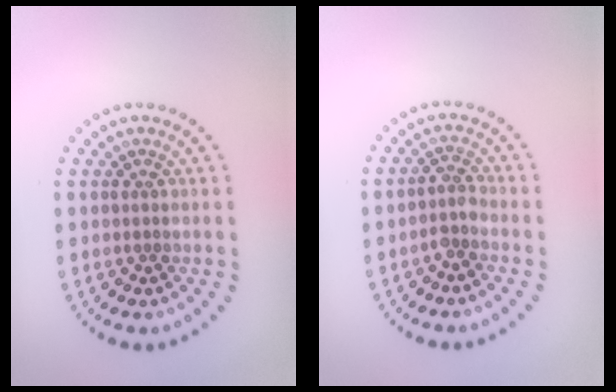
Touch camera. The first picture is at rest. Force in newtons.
{"total": 1.8, "press": 1.3, "slide": 1.2}